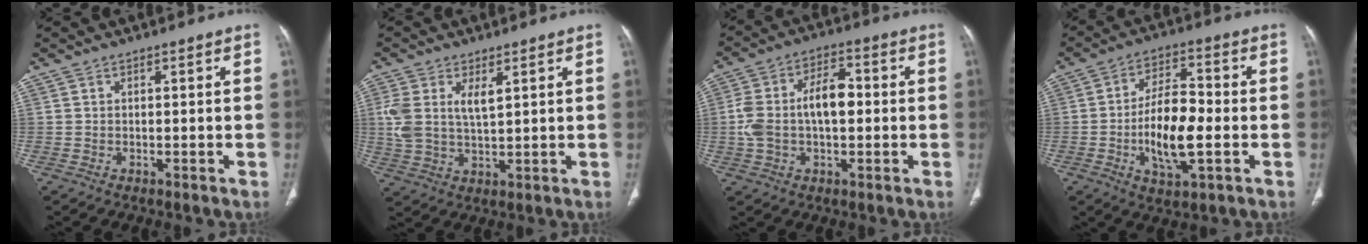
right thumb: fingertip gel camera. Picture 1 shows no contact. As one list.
[{"total": 7.8, "force": [2.5, 4.0, 6.2], "torque": [-0.132, -0.004, 0.056]}, {"total": 11.7, "force": [-0.2, 6.5, 9.7], "torque": [-0.187, 0.032, -0.003]}, {"total": 12.7, "force": [-2.6, 5.1, 11.4], "torque": [-0.199, 0.015, -0.048]}]